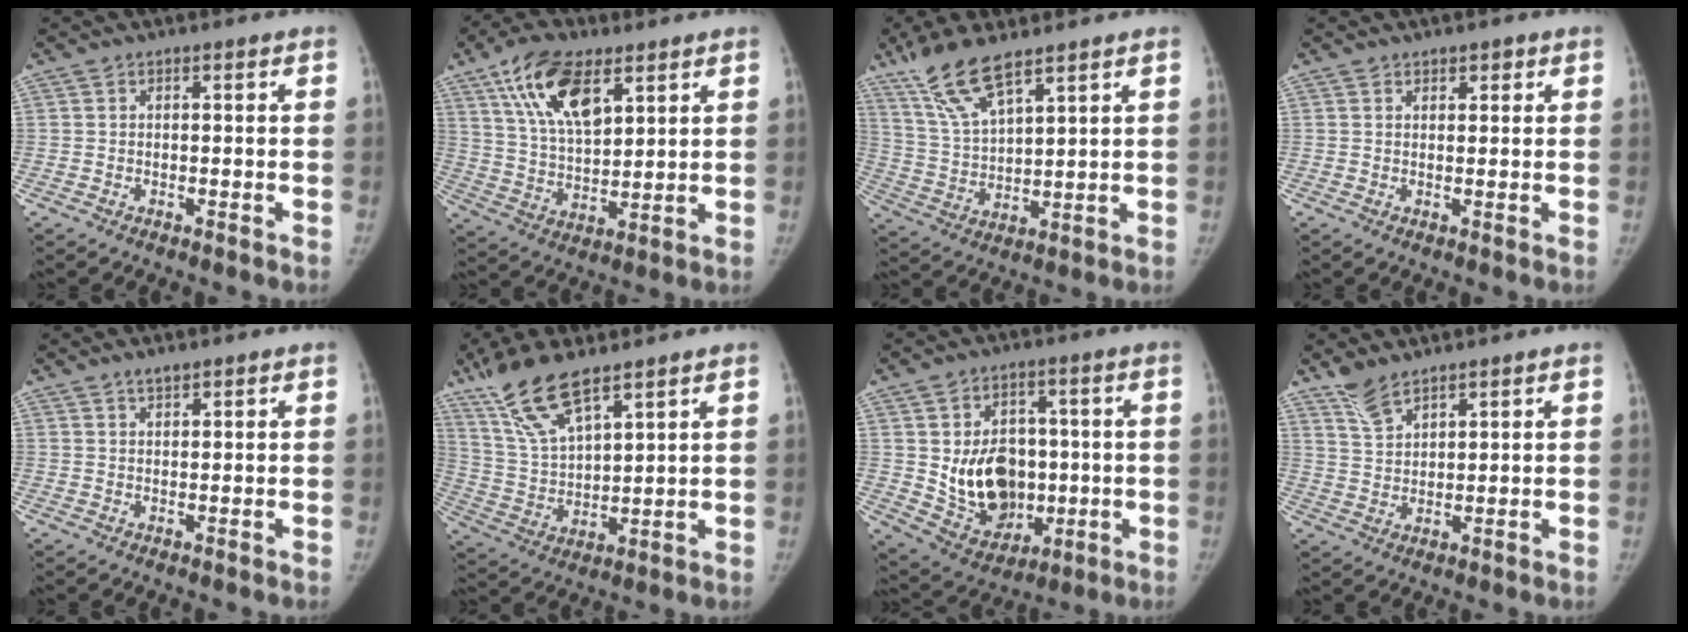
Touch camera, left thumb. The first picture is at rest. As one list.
[{"total": 14.6, "force": [7.7, 6.7, 10.5], "torque": [-0.173, -0.024, 0.146]}, {"total": 11.5, "force": [8.2, 3.0, 7.6], "torque": [-0.148, -0.032, 0.173]}, {"total": 2.0, "force": [1.3, 1.0, 1.2], "torque": [-0.007, -0.006, 0.018]}, {"total": 2.0, "force": [1.6, 0.6, 1.1], "torque": [-0.016, -0.009, 0.028]}, {"total": 13.7, "force": [9.5, 4.1, 8.9], "torque": [-0.170, -0.035, 0.199]}, {"total": 15.2, "force": [-0.3, 11.4, 10.0], "torque": [-0.118, -0.005, 0.018]}, {"total": 5.2, "force": [4.2, 2.0, 2.4], "torque": [-0.041, -0.018, 0.091]}]